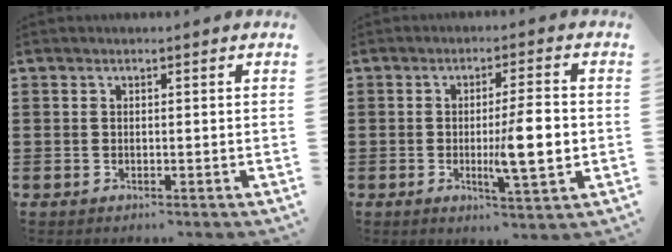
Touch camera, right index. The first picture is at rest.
{"total": 8.9, "force": [-0.7, 1.4, 8.8], "torque": [-0.133, -0.008, -0.014]}